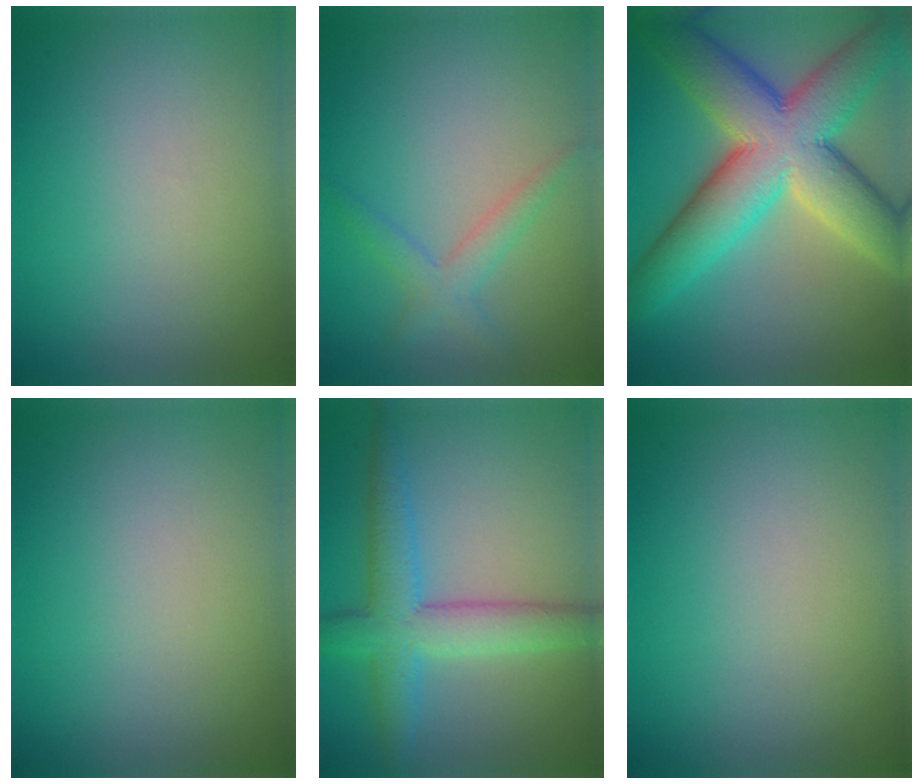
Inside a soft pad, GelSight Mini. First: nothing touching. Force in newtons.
{"total": 2.2, "press": 2.2, "slide": 0.1}
{"total": 12.6, "press": 12.6, "slide": 0.4}
{"total": 0.0}
{"total": 5.6, "press": 5.6, "slide": 0.0}
{"total": 0.0}